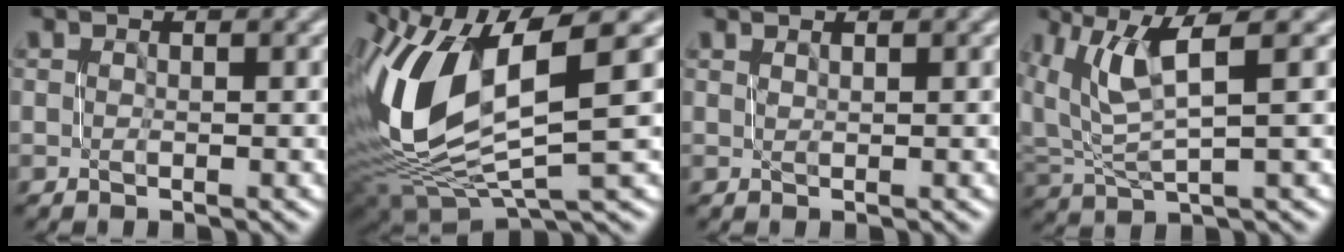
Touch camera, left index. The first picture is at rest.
{"total": 12.1, "force": [2.1, 5.7, 10.5], "torque": [-0.243, -0.012, 0.042]}
{"total": 0.6, "force": [0.6, 0.1, 0.0], "torque": [0.006, 0.002, 0.007]}
{"total": 4.6, "force": [2.8, 1.1, 3.5], "torque": [-0.088, 0.004, 0.062]}